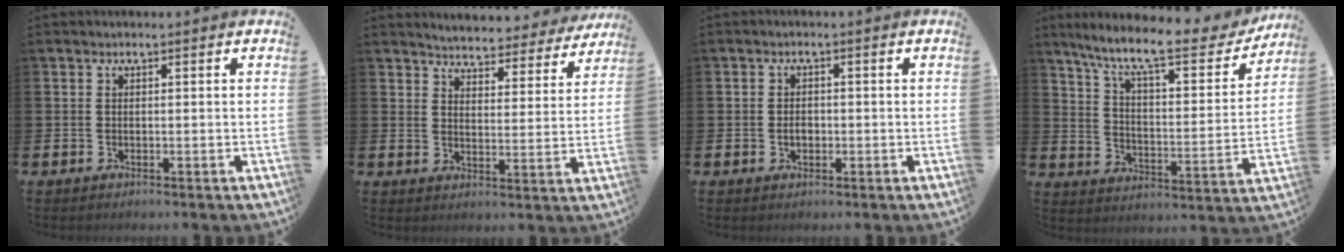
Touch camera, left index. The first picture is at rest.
{"total": 4.5, "force": [4.5, 0.6, 0.1], "torque": [-0.020, -0.036, 0.074]}
{"total": 1.9, "force": [-0.3, 1.3, 1.3], "torque": [-0.017, 0.003, -0.010]}
{"total": 10.8, "force": [8.9, 2.4, 5.8], "torque": [-0.133, -0.055, 0.145]}